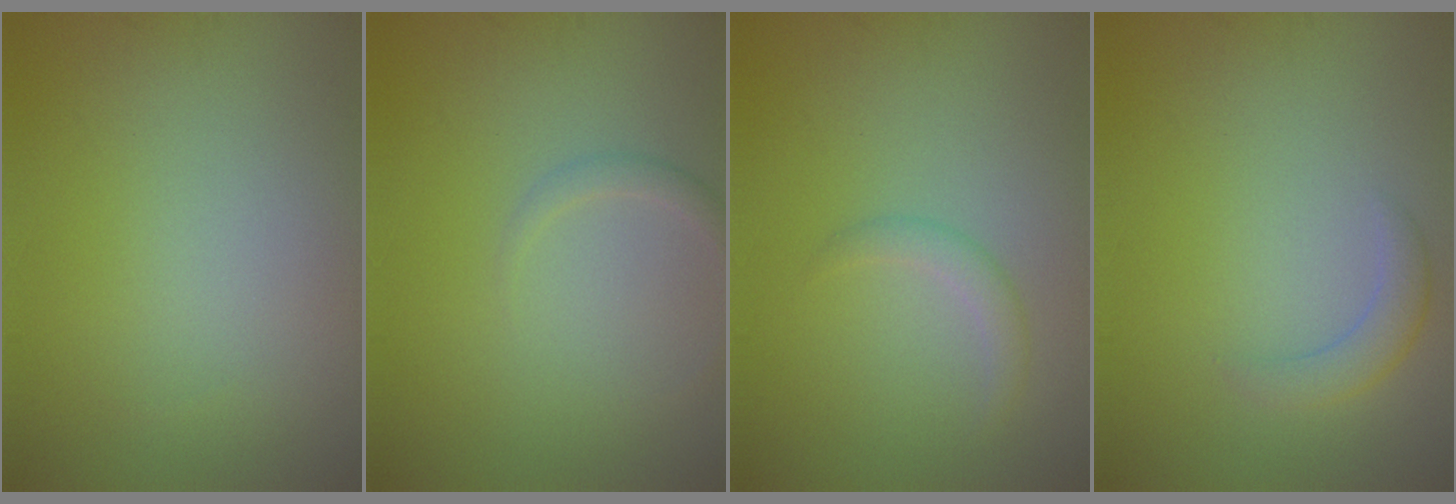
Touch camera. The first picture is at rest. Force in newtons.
{"total": 1.2, "press": 1.2, "slide": 0.1}
{"total": 1.4, "press": 1.4, "slide": 0.0}
{"total": 2.0, "press": 2.0, "slide": 0.1}